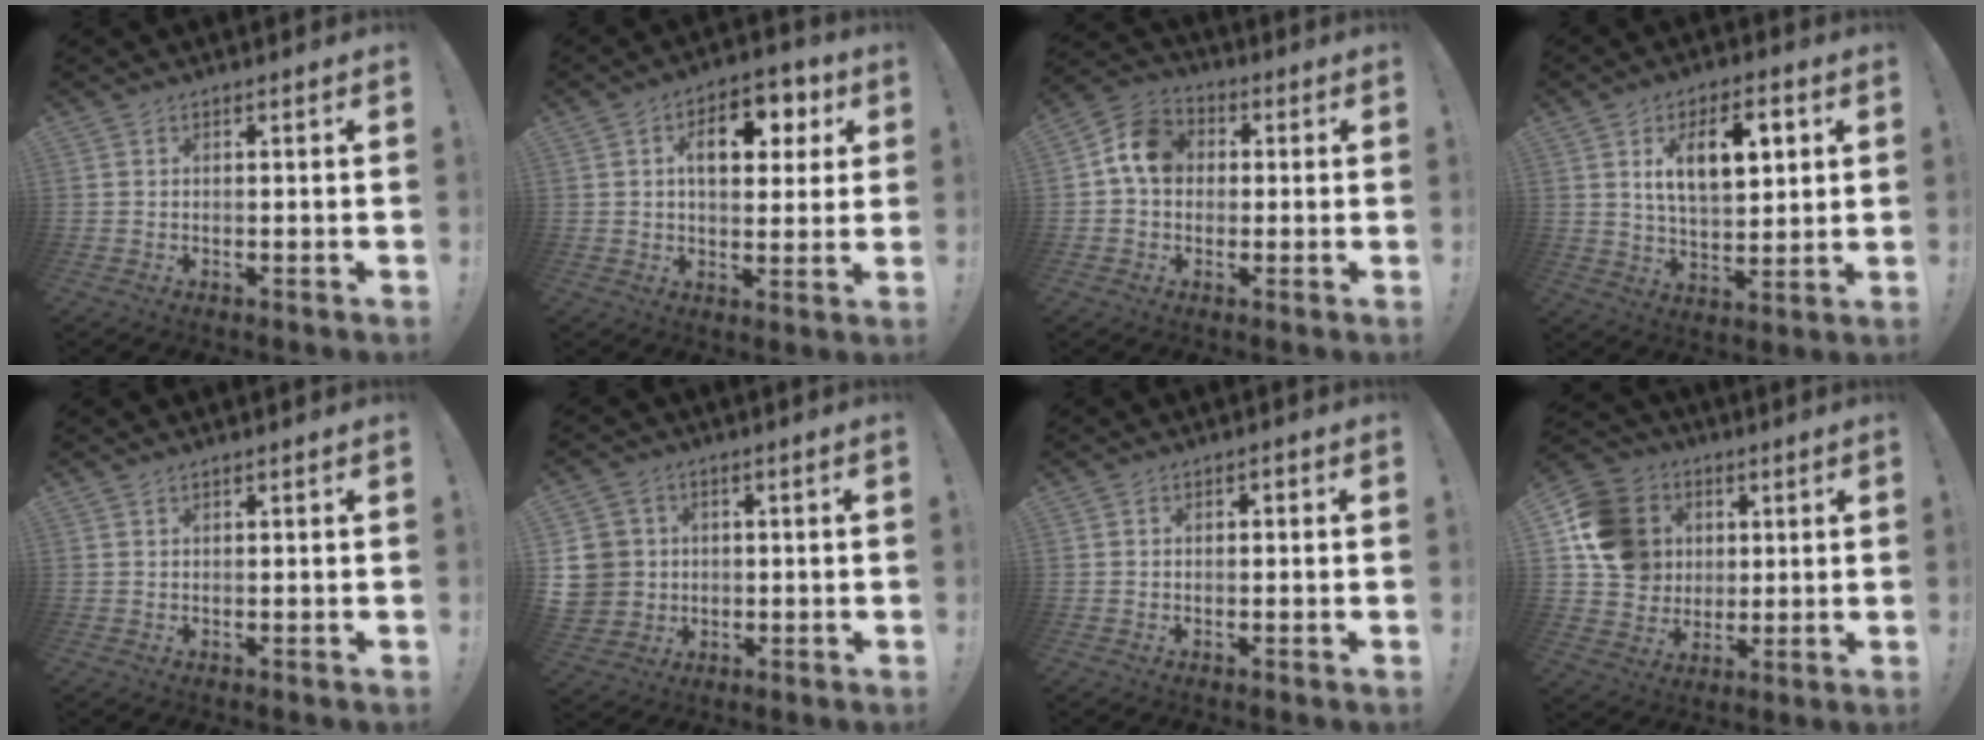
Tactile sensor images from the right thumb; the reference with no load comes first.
{"total": 12.3, "force": [4.0, 7.4, 9.0], "torque": [-0.122, -0.003, 0.067]}
{"total": 10.6, "force": [1.4, 8.6, 5.9], "torque": [-0.084, 0.018, 0.032]}
{"total": 13.3, "force": [5.0, 6.7, 10.3], "torque": [-0.153, -0.002, 0.083]}
{"total": 0.6, "force": [0.5, -0.2, 0.2], "torque": [-0.008, 0.001, 0.011]}
{"total": 9.3, "force": [0.6, 8.9, 2.8], "torque": [-0.059, -0.001, 0.017]}
{"total": 1.0, "force": [-0.4, 0.8, 0.5], "torque": [-0.005, 0.002, -0.009]}
{"total": 16.0, "force": [3.4, 14.1, 6.7], "torque": [-0.099, 0.000, 0.083]}